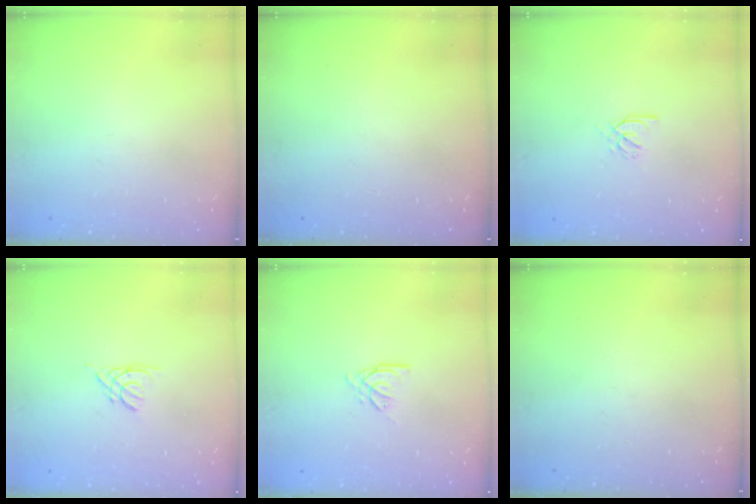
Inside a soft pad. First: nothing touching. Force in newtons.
{"total": 0.0}
{"total": 2.6, "press": 2.6, "slide": 0.4}
{"total": 2.2, "press": 2.2, "slide": 0.4}
{"total": 0.9, "press": 0.8, "slide": 0.2}
{"total": 0.0}